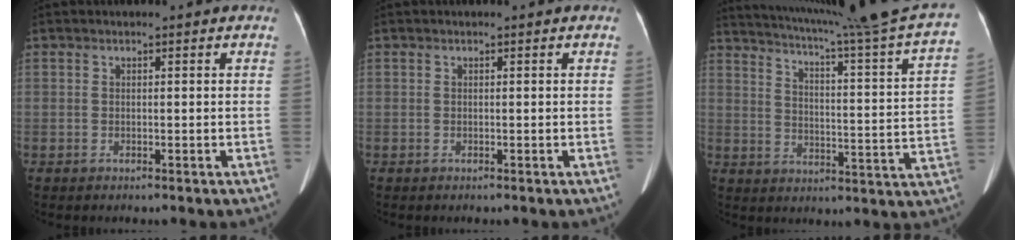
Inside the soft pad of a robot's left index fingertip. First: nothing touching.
{"total": 0.0}
{"total": 25.9, "force": [22.5, -2.2, 12.7], "torque": [-0.204, -0.075, 0.285]}